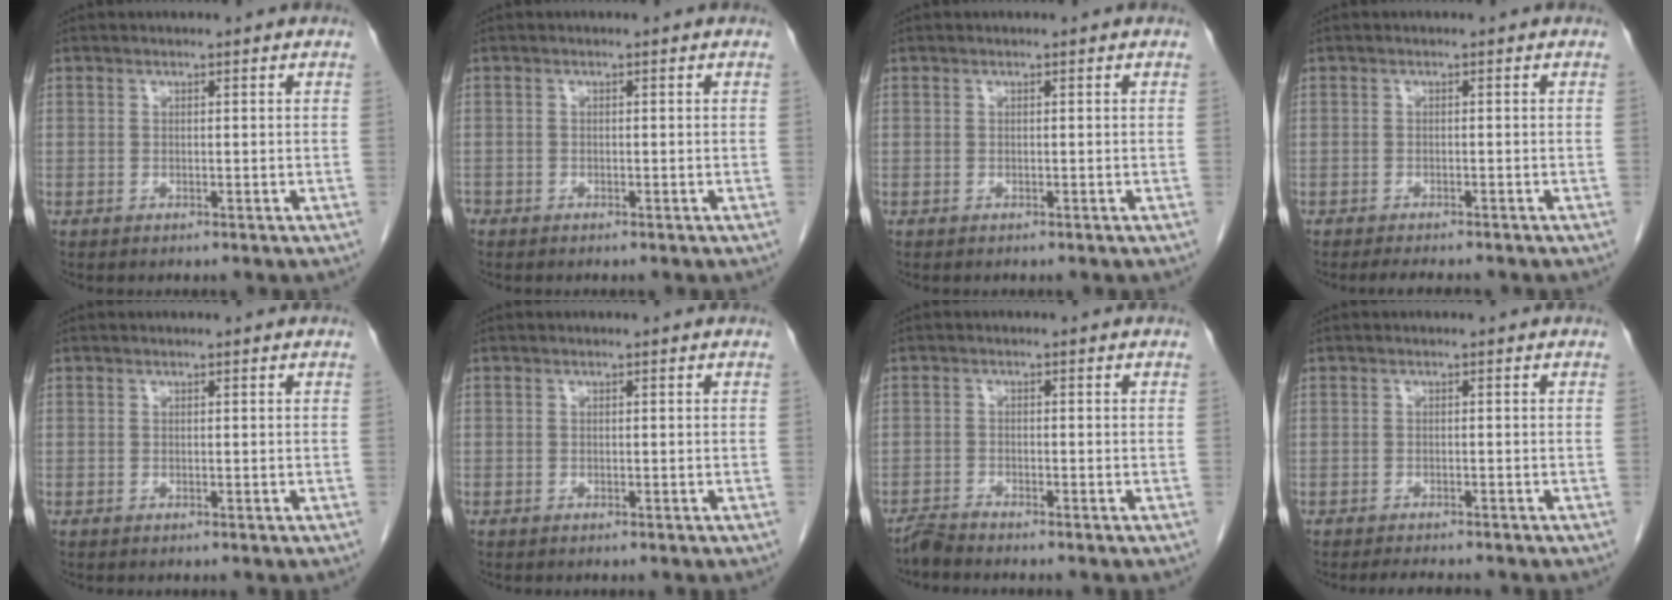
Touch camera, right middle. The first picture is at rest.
{"total": 0.9, "force": [-0.7, 0.5, 0.2], "torque": [-0.006, 0.000, -0.014]}
{"total": 0.0}
{"total": 3.7, "force": [-3.3, 0.6, 1.6], "torque": [-0.023, -0.008, -0.045]}
{"total": 0.0}
{"total": 0.0}
{"total": 2.0, "force": [-1.9, -0.4, 0.2], "torque": [-0.008, -0.009, -0.041]}
{"total": 3.3, "force": [-3.0, 0.5, 1.2], "torque": [-0.019, -0.008, -0.041]}